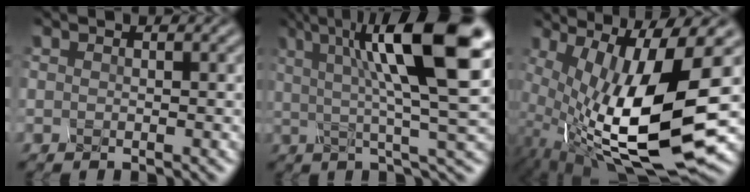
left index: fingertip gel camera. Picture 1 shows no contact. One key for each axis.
{"total": 11.7, "fx": 3.7, "fy": 2.4, "fz": 10.8, "tx": -0.163, "ty": 0.009, "tz": 0.067}
{"total": 13.8, "fx": -1.8, "fy": 4.1, "fz": 13.1, "tx": -0.262, "ty": -0.014, "tz": -0.005}